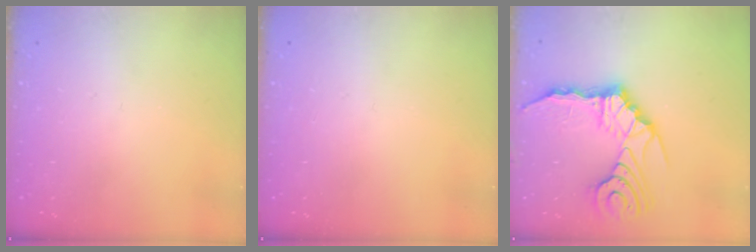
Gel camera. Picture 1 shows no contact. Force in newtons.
{"total": 0.0}
{"total": 14.8, "press": 13.9, "slide": 5.2}